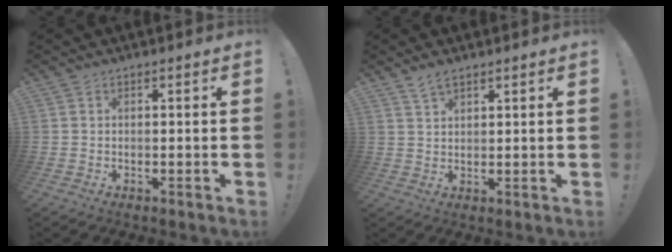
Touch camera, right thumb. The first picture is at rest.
{"total": 3.5, "force": [2.8, 1.3, 1.6], "torque": [-0.022, -0.016, 0.049]}